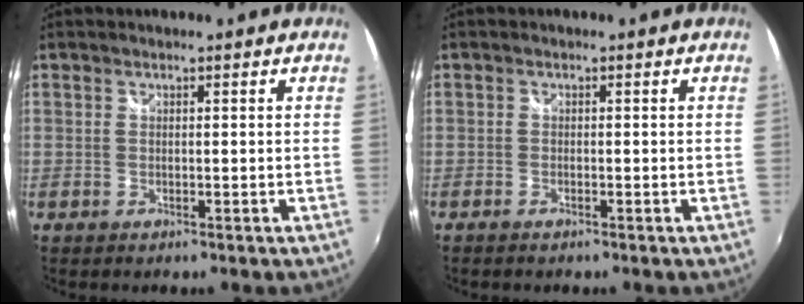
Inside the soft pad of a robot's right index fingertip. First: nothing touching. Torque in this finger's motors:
{"motor_torque": [-0.20, -0.16, 0.11, 0.00]}